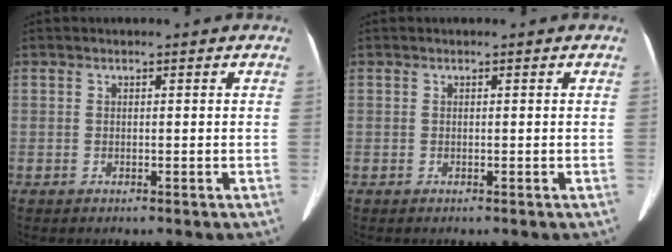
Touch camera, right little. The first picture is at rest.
{"total": 0.0}